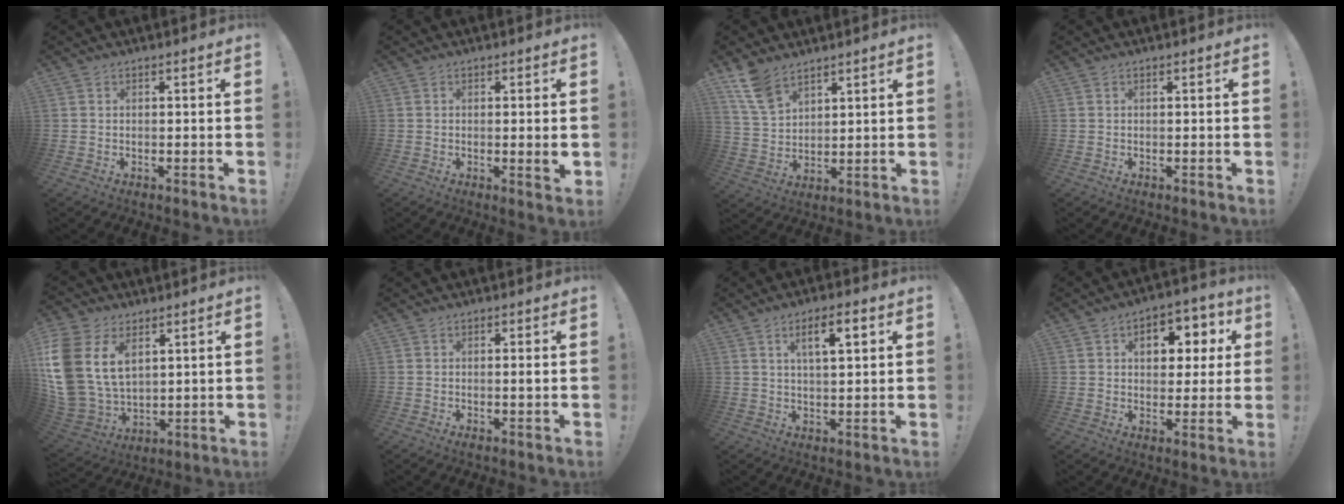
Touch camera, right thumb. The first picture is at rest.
{"total": 3.5, "force": [0.2, 0.1, 3.5], "torque": [-0.048, -0.008, 0.003]}
{"total": 9.8, "force": [7.1, 5.0, 4.6], "torque": [-0.094, -0.029, 0.141]}
{"total": 0.0}
{"total": 19.1, "force": [6.6, 13.5, 11.7], "torque": [-0.251, -0.033, 0.126]}
{"total": 1.2, "force": [0.1, -0.2, 1.2], "torque": [-0.022, -0.002, -0.001]}
{"total": 7.0, "force": [2.8, 2.1, 6.1], "torque": [-0.097, -0.003, 0.041]}
{"total": 9.5, "force": [3.1, 6.5, 6.1], "torque": [-0.079, -0.010, 0.052]}